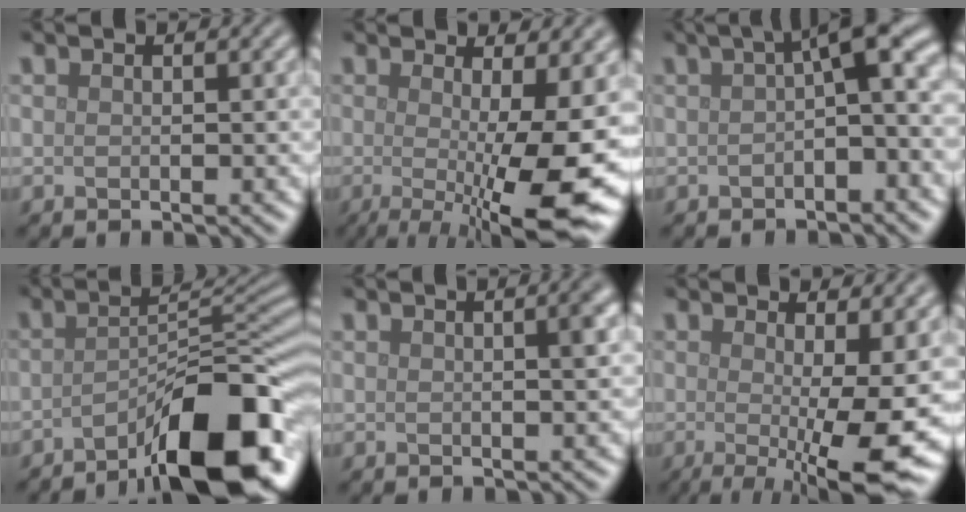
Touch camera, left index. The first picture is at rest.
{"total": 13.3, "force": [-1.9, 3.4, 12.8], "torque": [-0.156, -0.011, -0.022]}
{"total": 5.5, "force": [0.6, 1.3, 5.3], "torque": [-0.060, 0.019, -0.001]}
{"total": 11.5, "force": [-6.6, 3.0, 9.0], "torque": [-0.124, 0.008, -0.108]}
{"total": 2.0, "force": [0.4, 0.5, 1.9], "torque": [-0.020, 0.009, 0.003]}
{"total": 11.0, "force": [-1.4, 2.7, 10.6], "torque": [-0.136, -0.012, -0.016]}